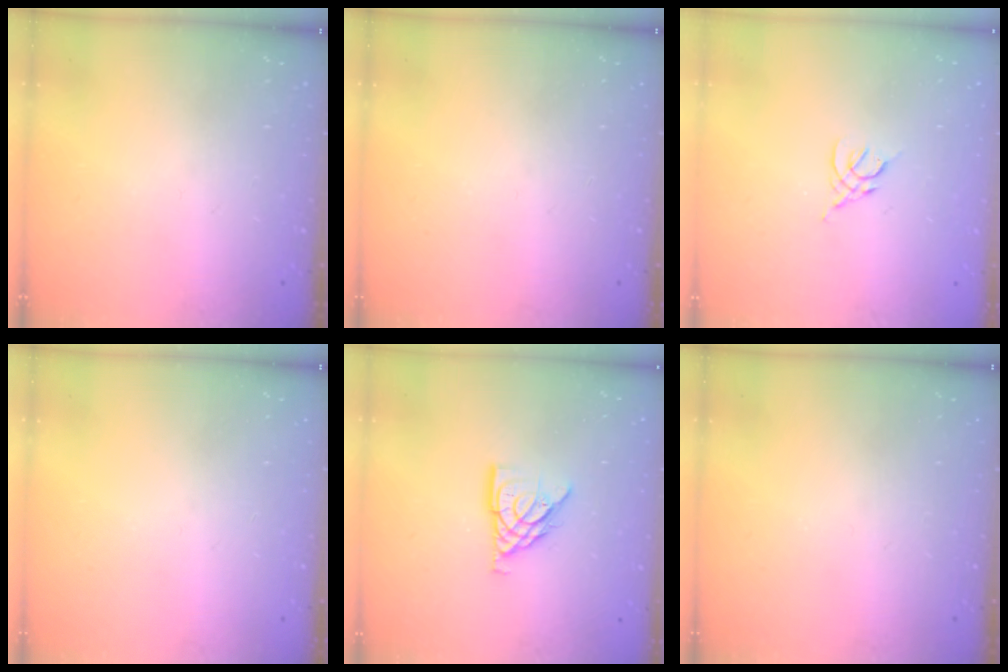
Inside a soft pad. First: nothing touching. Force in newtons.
{"total": 0.0}
{"total": 2.5, "press": 2.4, "slide": 0.7}
{"total": 0.0}
{"total": 9.6, "press": 9.6, "slide": 0.4}
{"total": 0.0}